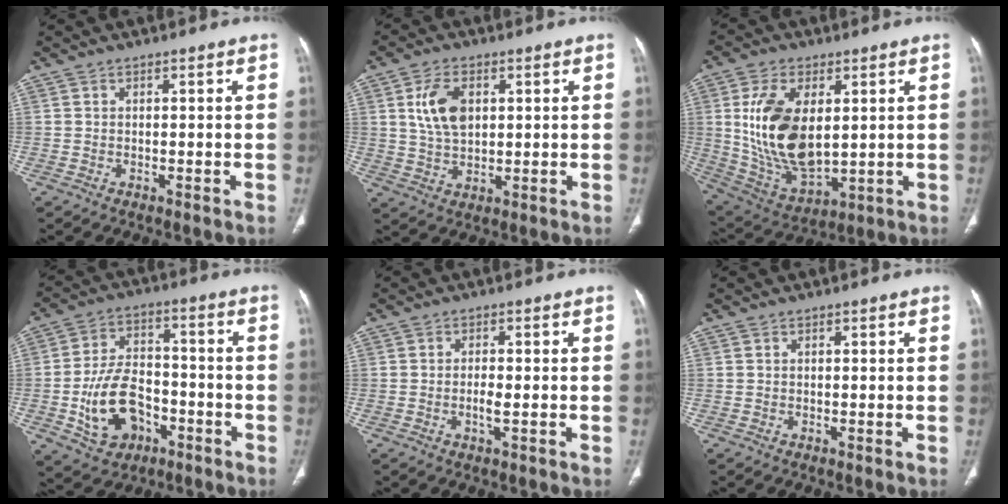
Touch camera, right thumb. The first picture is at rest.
{"total": 8.3, "force": [2.2, 5.0, 6.2], "torque": [-0.110, -0.006, 0.046]}
{"total": 17.5, "force": [2.8, 9.7, 14.3], "torque": [-0.258, -0.020, 0.068]}
{"total": 13.8, "force": [-4.7, 9.3, 9.0], "torque": [-0.141, 0.031, -0.075]}
{"total": 2.4, "force": [-0.6, 0.7, 2.2], "torque": [-0.047, -0.001, -0.013]}
{"total": 0.0}